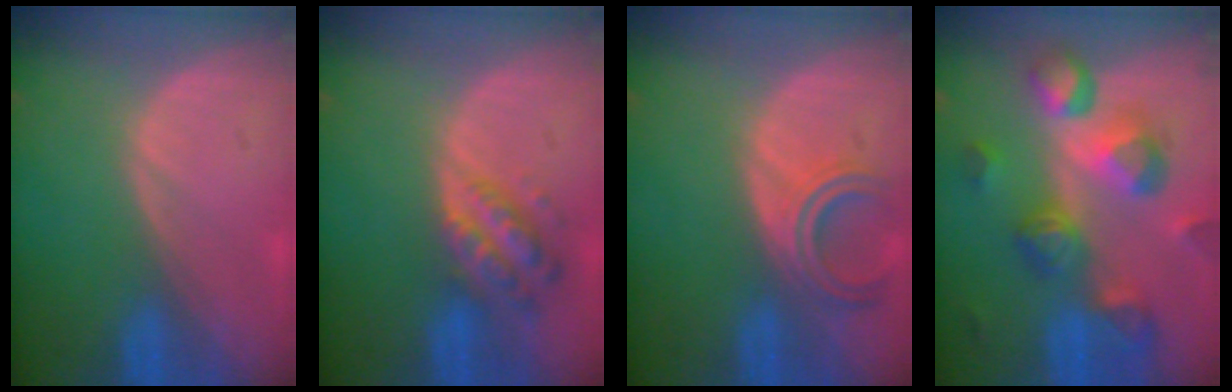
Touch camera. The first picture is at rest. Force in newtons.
{"total": 6.2, "press": 5.6, "slide": 2.7}
{"total": 5.4, "press": 5.0, "slide": 2.0}
{"total": 10.7, "press": 9.6, "slide": 4.8}